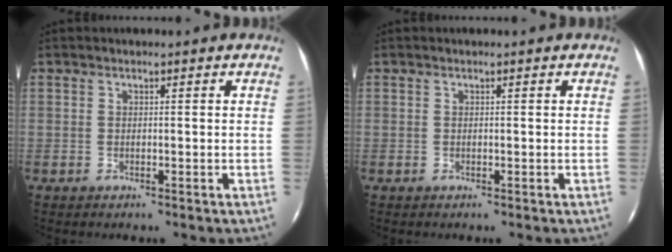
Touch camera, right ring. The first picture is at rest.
{"total": 0.0}